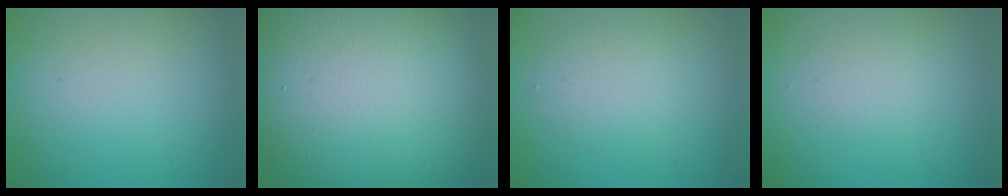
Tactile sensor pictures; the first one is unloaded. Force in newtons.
{"total": 17.8, "press": 17.7, "slide": 1.1}
{"total": 2.2, "press": 2.2, "slide": 0.2}
{"total": 1.7, "press": 1.7, "slide": 0.1}